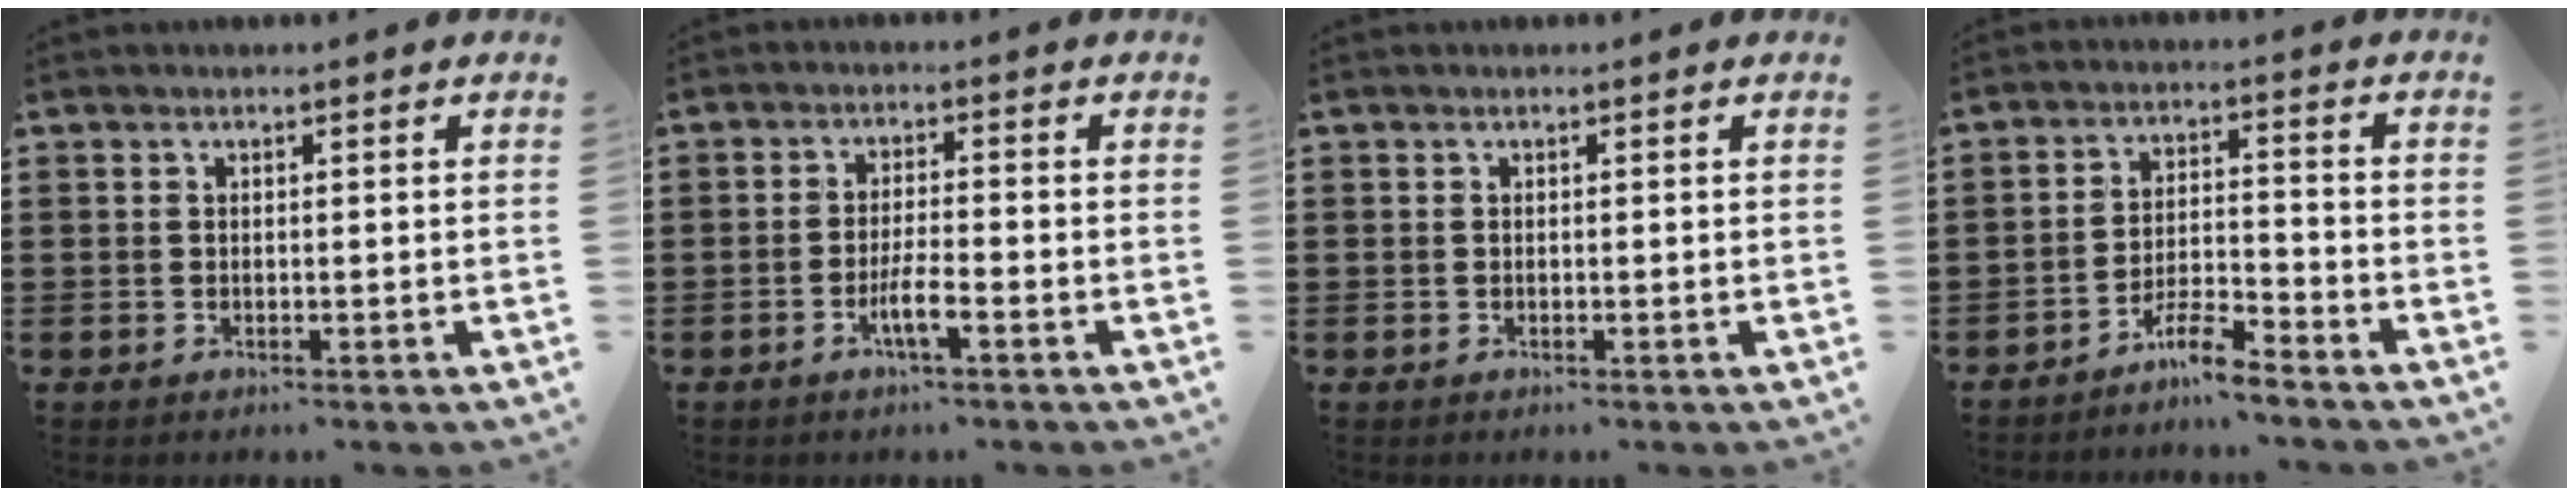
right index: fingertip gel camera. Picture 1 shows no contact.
{"total": 3.8, "force": [-1.9, 0.4, 3.3], "torque": [-0.070, -0.005, -0.038]}
{"total": 0.0}
{"total": 5.2, "force": [-4.7, 0.2, 2.1], "torque": [-0.054, 0.001, -0.095]}